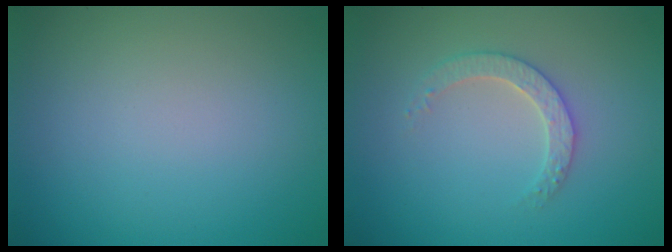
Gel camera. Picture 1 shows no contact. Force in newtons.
{"total": 2.5, "press": 2.4, "slide": 0.7}